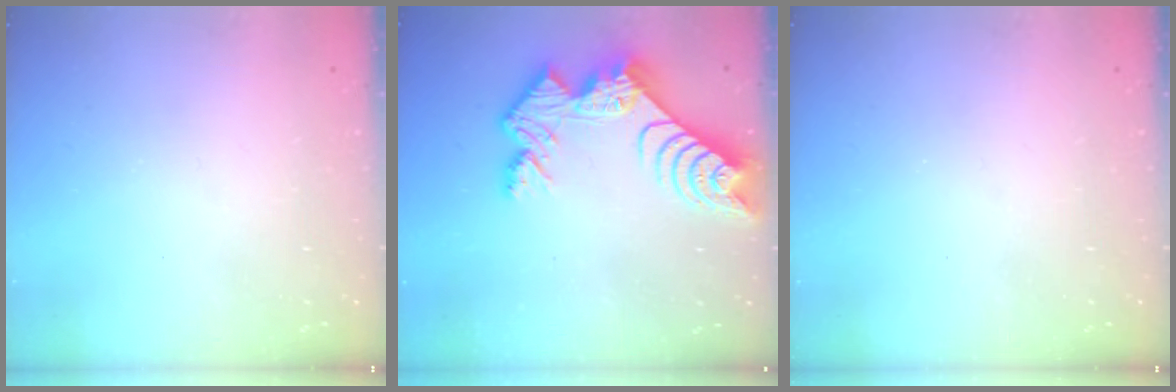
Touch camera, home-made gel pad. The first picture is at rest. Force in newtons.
{"total": 12.9, "press": 12.9, "slide": 1.0}
{"total": 0.0}